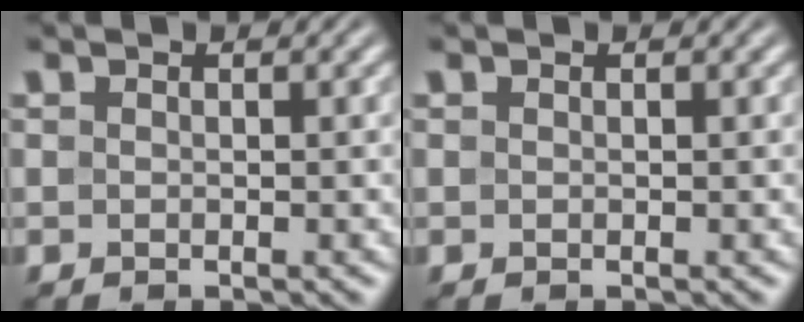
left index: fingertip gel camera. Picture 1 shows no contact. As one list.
[{"total": 0.0}]